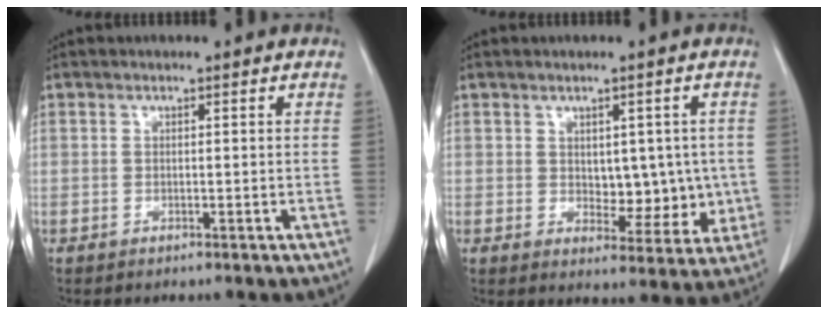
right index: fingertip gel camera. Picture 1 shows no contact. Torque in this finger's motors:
{"motor_torque": [0.02, 0.09, 0.09, 0.00]}